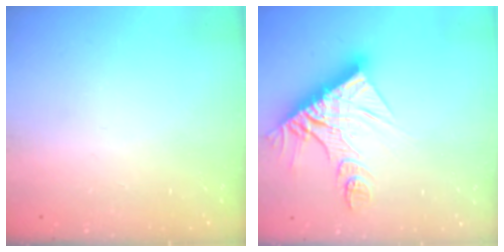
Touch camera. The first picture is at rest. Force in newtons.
{"total": 17.1, "press": 17.0, "slide": 1.8}